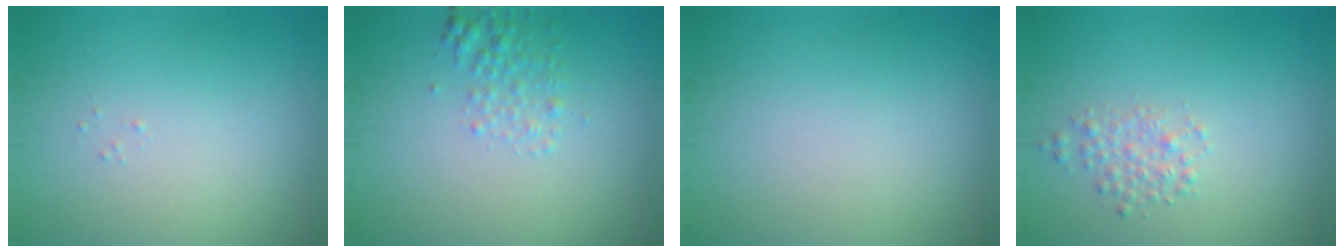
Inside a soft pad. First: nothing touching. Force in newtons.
{"total": 1.7, "press": 1.7, "slide": 0.1}
{"total": 0.0}
{"total": 1.6, "press": 1.6, "slide": 0.0}